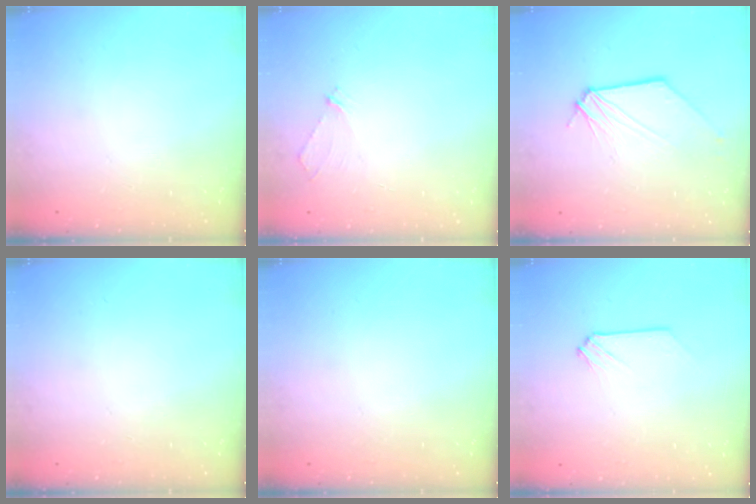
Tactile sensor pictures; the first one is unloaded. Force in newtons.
{"total": 2.2, "press": 2.2, "slide": 0.2}
{"total": 1.0, "press": 1.0, "slide": 0.1}
{"total": 0.0}
{"total": 0.0}
{"total": 0.0}